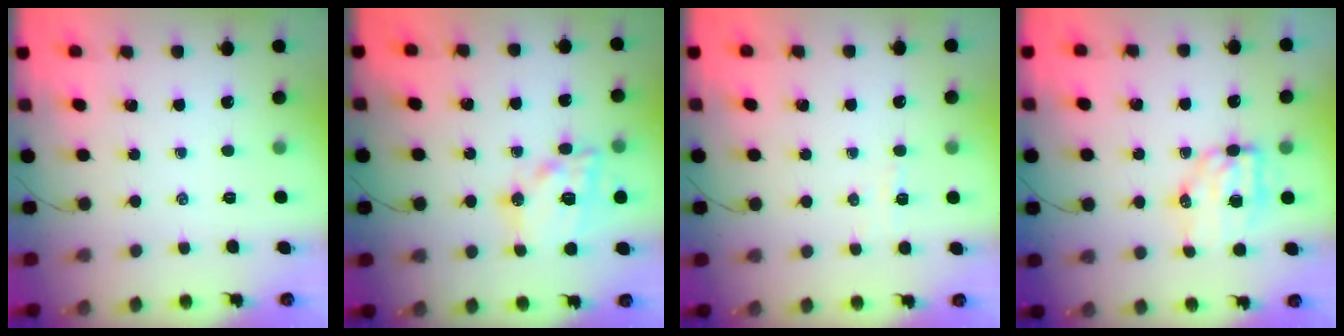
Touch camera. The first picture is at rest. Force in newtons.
{"total": 16.4, "press": 16.2, "slide": 2.7}
{"total": 2.8, "press": 2.7, "slide": 0.7}
{"total": 7.4, "press": 7.3, "slide": 0.9}